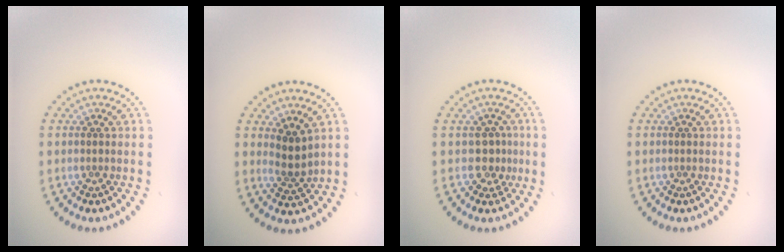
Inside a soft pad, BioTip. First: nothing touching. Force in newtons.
{"total": 2.4, "press": 2.0, "slide": 1.4}
{"total": 2.1, "press": 1.6, "slide": 1.3}
{"total": 0.0}